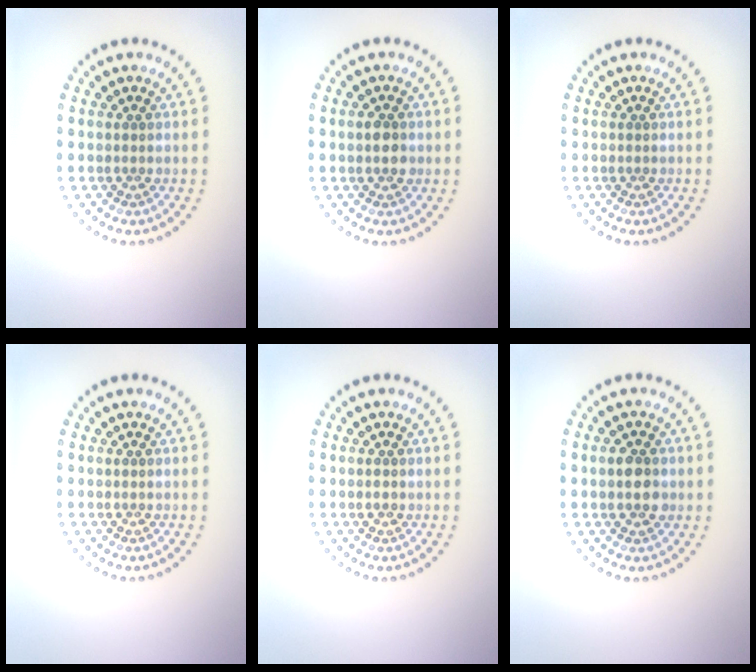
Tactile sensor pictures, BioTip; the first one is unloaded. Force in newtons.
{"total": 2.2, "press": 2.2, "slide": 0.1}
{"total": 0.0}
{"total": 0.0}
{"total": 0.8, "press": 0.8, "slide": 0.1}
{"total": 2.5, "press": 2.5, "slide": 0.0}